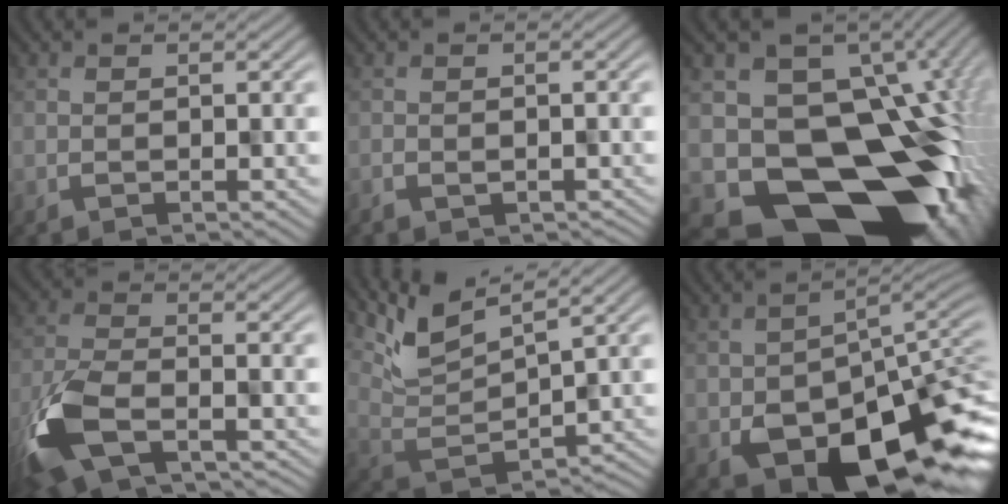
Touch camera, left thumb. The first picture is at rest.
{"total": 1.0, "force": [-0.9, 0.6, 0.2], "torque": [-0.007, -0.006, -0.001]}
{"total": 18.5, "force": [-4.1, 14.3, 11.0], "torque": [-0.149, -0.048, -0.031]}
{"total": 10.5, "force": [-5.9, 5.0, 7.1], "torque": [-0.185, -0.038, -0.117]}
{"total": 7.7, "force": [6.7, 1.8, 3.3], "torque": [-0.083, -0.007, 0.144]}
{"total": 13.5, "force": [-6.0, 7.3, 9.7], "torque": [-0.143, -0.047, -0.086]}